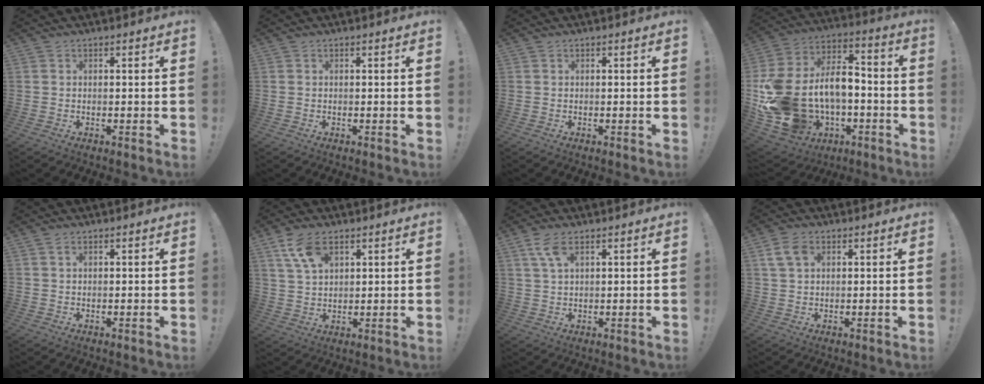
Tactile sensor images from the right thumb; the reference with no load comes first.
{"total": 0.0}
{"total": 0.0}
{"total": 21.8, "force": [-2.2, 16.2, 14.5], "torque": [-0.317, 0.000, 0.000]}
{"total": 1.5, "force": [0.9, 0.6, 1.0], "torque": [-0.012, -0.003, 0.016]}
{"total": 8.9, "force": [5.2, 4.7, 5.5], "torque": [-0.093, -0.018, 0.101]}
{"total": 6.1, "force": [3.4, 2.3, 4.4], "torque": [-0.083, -0.008, 0.063]}
{"total": 5.9, "force": [2.4, 3.8, 3.8], "torque": [-0.075, 0.001, 0.047]}